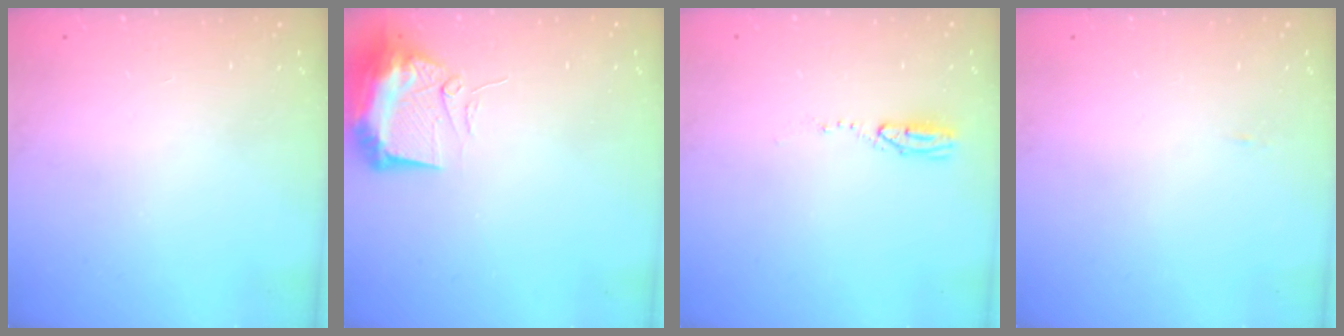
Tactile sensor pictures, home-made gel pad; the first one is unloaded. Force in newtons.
{"total": 11.0, "press": 11.0, "slide": 1.2}
{"total": 3.9, "press": 3.2, "slide": 2.2}
{"total": 16.9, "press": 3.1, "slide": 16.6}